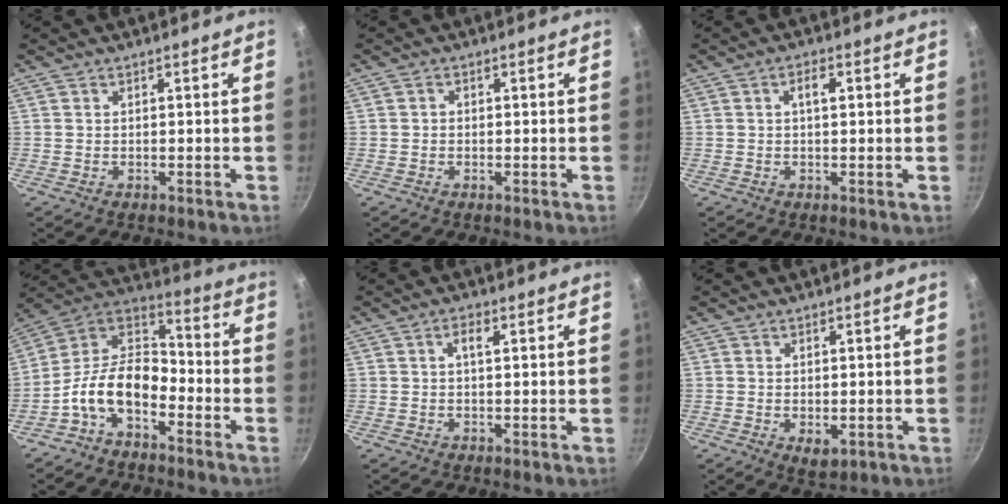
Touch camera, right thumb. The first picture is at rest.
{"total": 1.0, "force": [-0.1, 0.9, 0.4], "torque": [-0.005, 0.004, -0.005]}
{"total": 2.7, "force": [0.5, 1.2, 2.3], "torque": [-0.037, 0.007, 0.004]}
{"total": 13.7, "force": [-6.0, 8.1, 9.2], "torque": [-0.154, 0.076, -0.140]}
{"total": 2.1, "force": [0.6, 0.8, 1.9], "torque": [-0.033, 0.005, 0.008]}
{"total": 3.3, "force": [-0.5, 1.9, 2.6], "torque": [-0.039, -0.012, -0.003]}